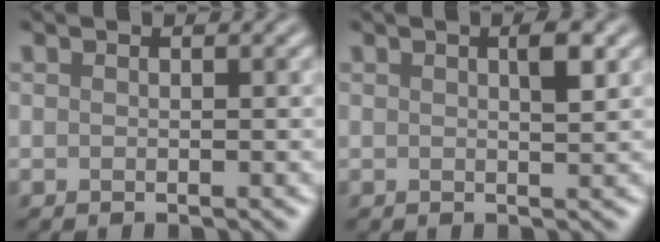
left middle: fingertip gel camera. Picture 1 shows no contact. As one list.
[{"total": 1.9, "force": [0.8, 0.3, 1.7], "torque": [-0.022, 0.003, 0.010]}]